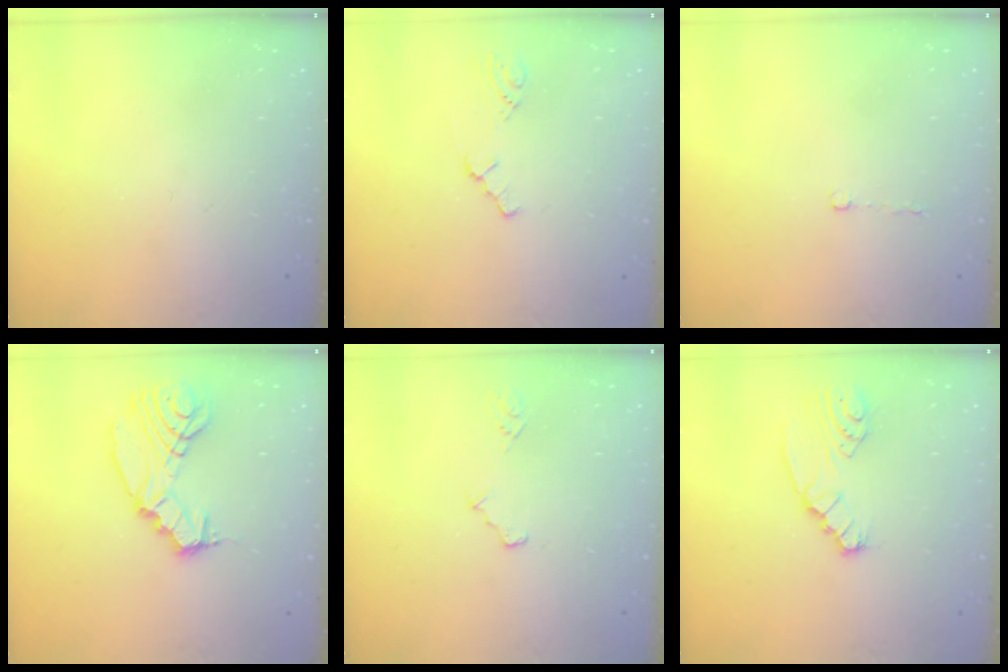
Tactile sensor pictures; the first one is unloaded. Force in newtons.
{"total": 0.7, "press": 0.6, "slide": 0.2}
{"total": 2.6, "press": 2.5, "slide": 0.5}
{"total": 11.6, "press": 10.9, "slide": 3.9}
{"total": 4.1, "press": 4.1, "slide": 0.4}
{"total": 2.4, "press": 2.4, "slide": 0.4}